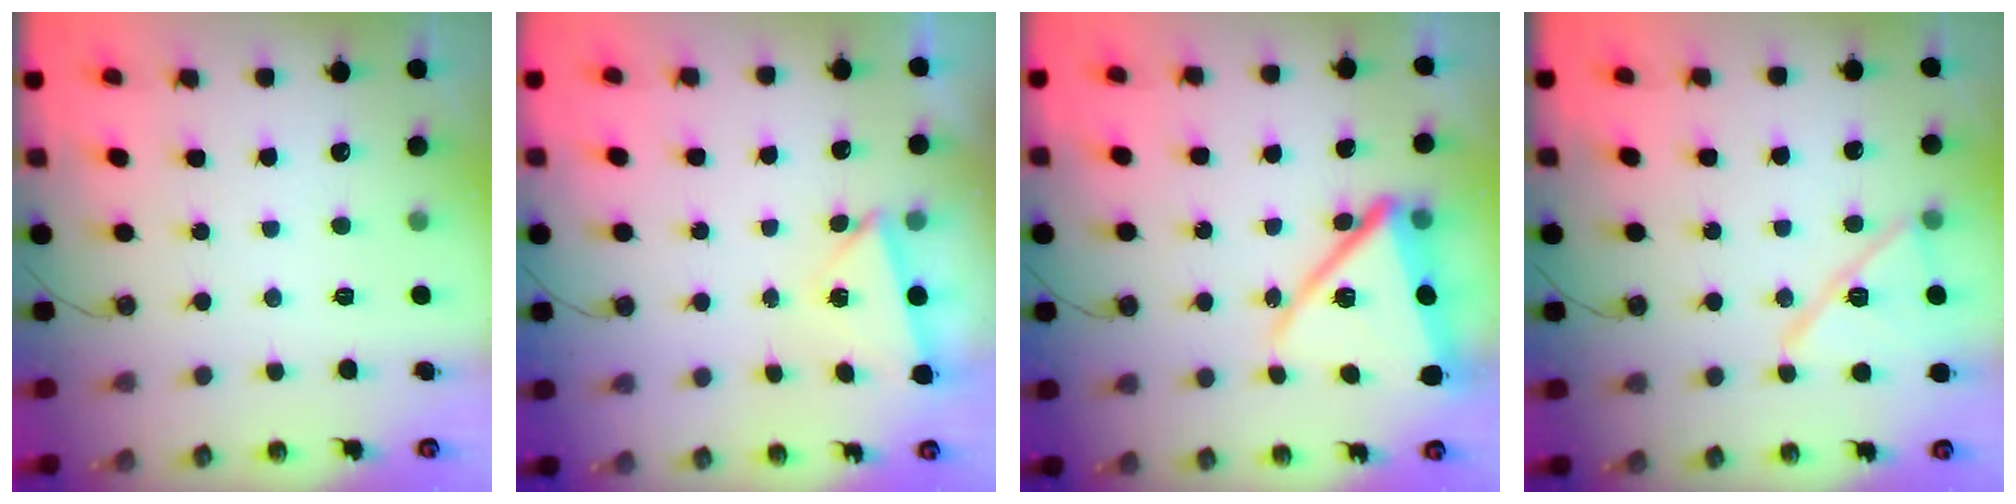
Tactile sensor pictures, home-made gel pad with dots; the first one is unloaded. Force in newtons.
{"total": 2.5, "press": 1.9, "slide": 1.6}
{"total": 16.9, "press": 16.9, "slide": 1.3}
{"total": 13.0, "press": 13.0, "slide": 1.0}